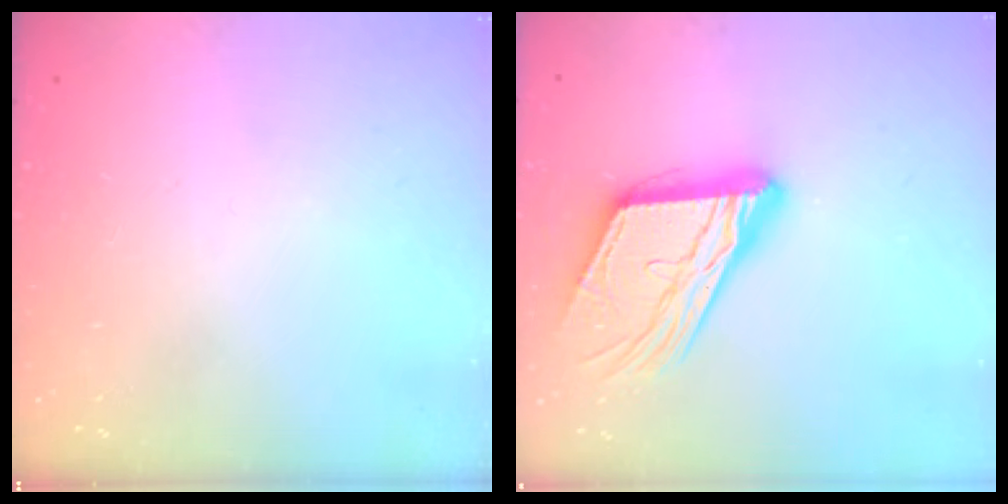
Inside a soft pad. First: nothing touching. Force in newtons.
{"total": 17.4, "press": 17.3, "slide": 1.9}